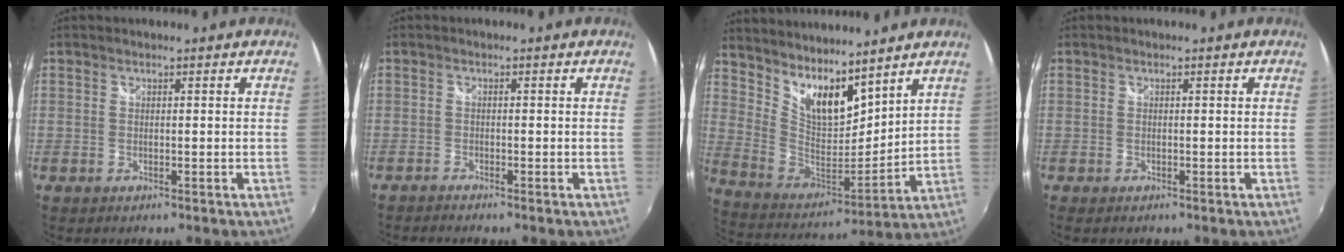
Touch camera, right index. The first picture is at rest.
{"total": 1.3, "force": [-1.2, -0.1, 0.3], "torque": [-0.014, -0.007, -0.026]}
{"total": 14.1, "force": [11.0, 4.7, 7.5], "torque": [-0.135, -0.010, 0.212]}
{"total": 0.6, "force": [-0.4, 0.3, 0.3], "torque": [-0.007, -0.004, -0.008]}